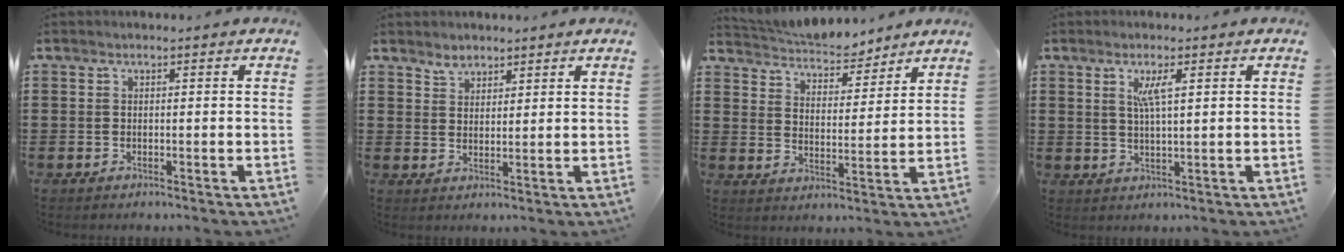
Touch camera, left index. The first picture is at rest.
{"total": 2.6, "force": [2.4, 1.1, -0.1], "torque": [-0.006, 0.002, 0.046]}
{"total": 4.8, "force": [4.7, 0.8, 0.2], "torque": [-0.030, -0.028, 0.079]}
{"total": 3.6, "force": [1.5, 0.7, 3.2], "torque": [-0.068, 0.004, 0.023]}